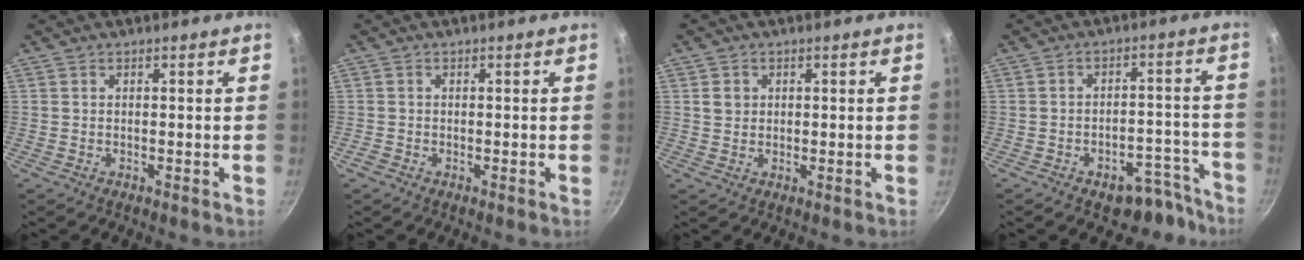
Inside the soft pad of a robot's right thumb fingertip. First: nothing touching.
{"total": 1.0, "force": [-0.6, 0.7, 0.2], "torque": [-0.005, 0.002, -0.013]}
{"total": 2.3, "force": [0.5, 2.0, 0.8], "torque": [-0.006, 0.004, 0.009]}
{"total": 9.4, "force": [-6.9, 5.2, 3.8], "torque": [0.023, 0.075, -0.076]}